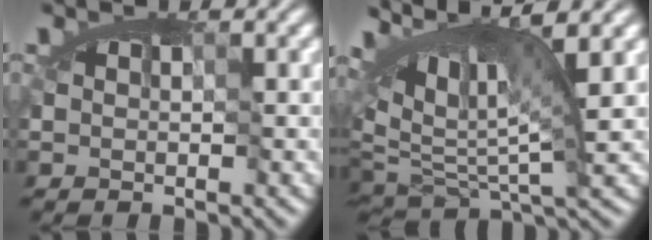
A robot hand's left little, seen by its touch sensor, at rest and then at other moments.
{"total": 9.2, "force": [3.4, 2.3, 8.2], "torque": [-0.146, 0.012, 0.057]}